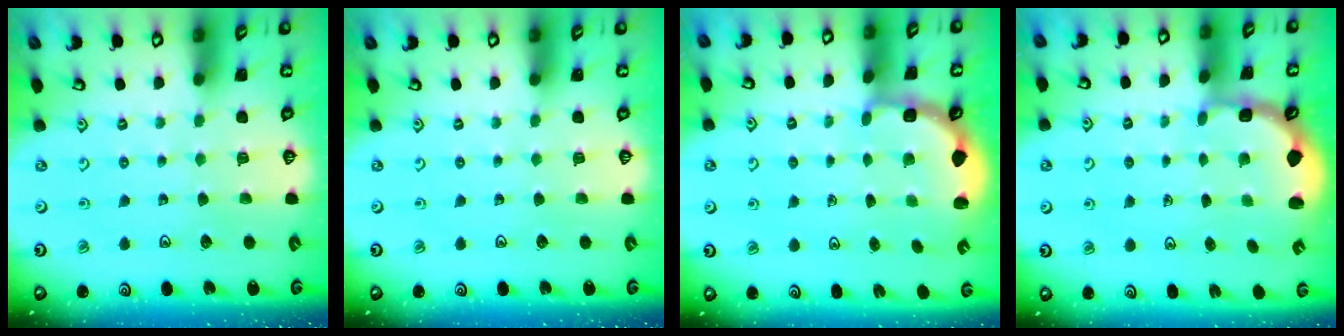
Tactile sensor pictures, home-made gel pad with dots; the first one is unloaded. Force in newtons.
{"total": 0.0}
{"total": 2.8, "press": 2.5, "slide": 1.4}
{"total": 2.8, "press": 2.2, "slide": 1.7}